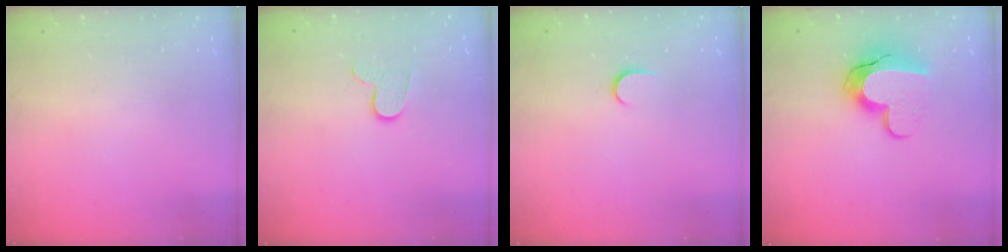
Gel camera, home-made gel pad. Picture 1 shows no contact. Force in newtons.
{"total": 6.2, "press": 6.2, "slide": 0.6}
{"total": 4.9, "press": 4.9, "slide": 0.6}
{"total": 12.1, "press": 12.1, "slide": 0.9}